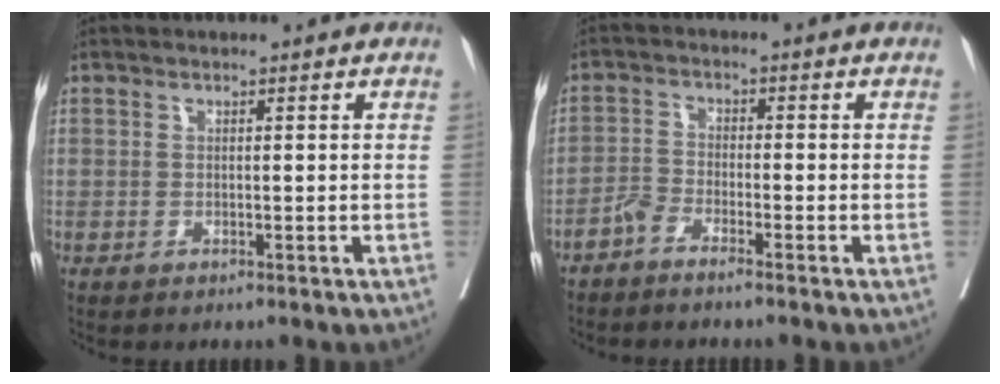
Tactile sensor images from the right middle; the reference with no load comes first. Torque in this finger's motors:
{"motor_torque": [-0.23, -0.10, 0.01, -0.01]}